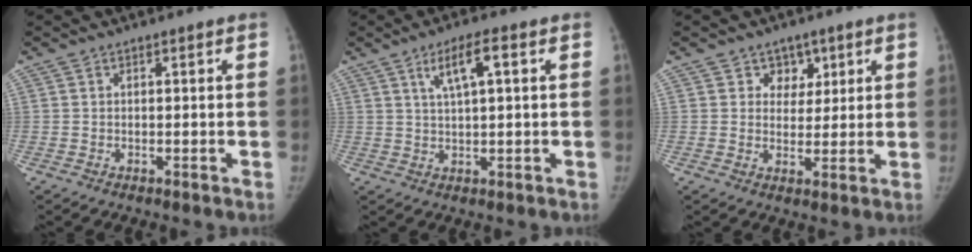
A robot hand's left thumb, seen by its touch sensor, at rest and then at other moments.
{"total": 6.0, "force": [2.2, 1.3, 5.4], "torque": [-0.098, 0.005, 0.042]}
{"total": 4.3, "force": [2.3, 3.6, 0.8], "torque": [0.024, -0.009, 0.033]}